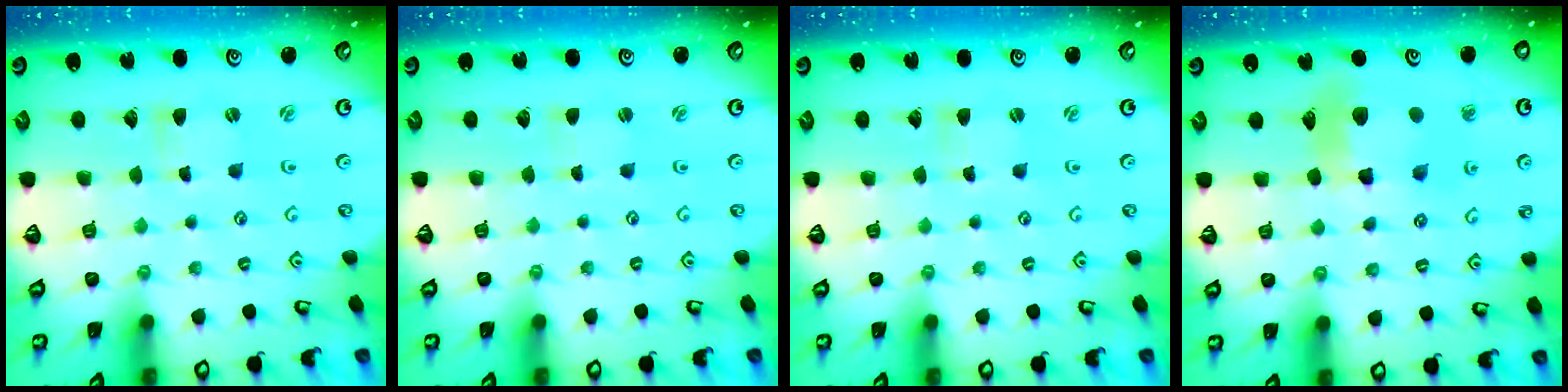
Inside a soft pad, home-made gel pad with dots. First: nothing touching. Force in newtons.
{"total": 0.7, "press": 0.7, "slide": 0.0}
{"total": 0.9, "press": 0.8, "slide": 0.2}
{"total": 12.0, "press": 11.9, "slide": 1.7}